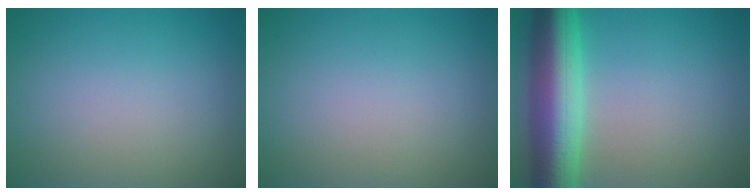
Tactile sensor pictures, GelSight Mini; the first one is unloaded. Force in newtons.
{"total": 0.0}
{"total": 9.5, "press": 9.5, "slide": 0.1}